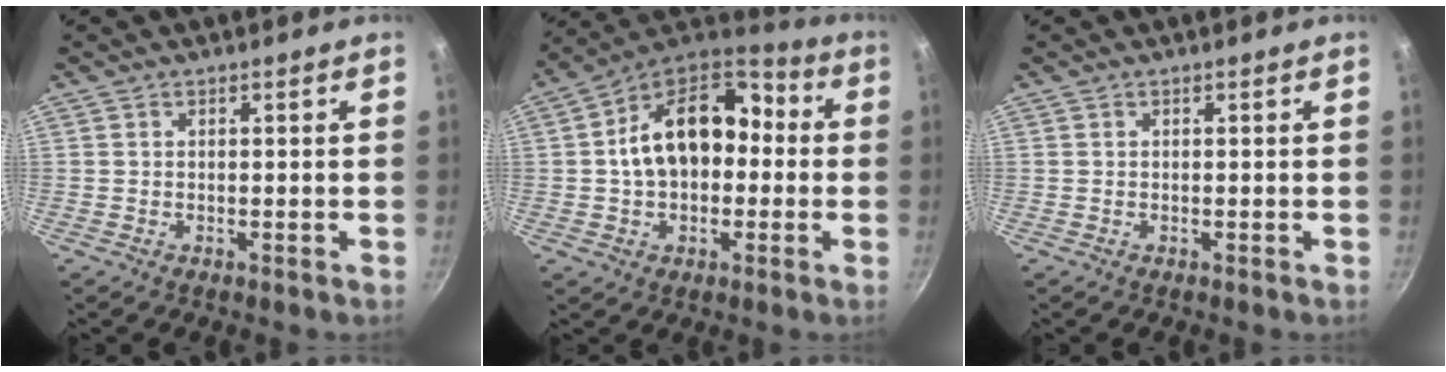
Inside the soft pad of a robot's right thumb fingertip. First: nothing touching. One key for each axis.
{"total": 18.8, "fx": 0.5, "fy": 13.0, "fz": 13.6, "tx": -0.200, "ty": 0.052, "tz": -0.005}
{"total": 0.0}